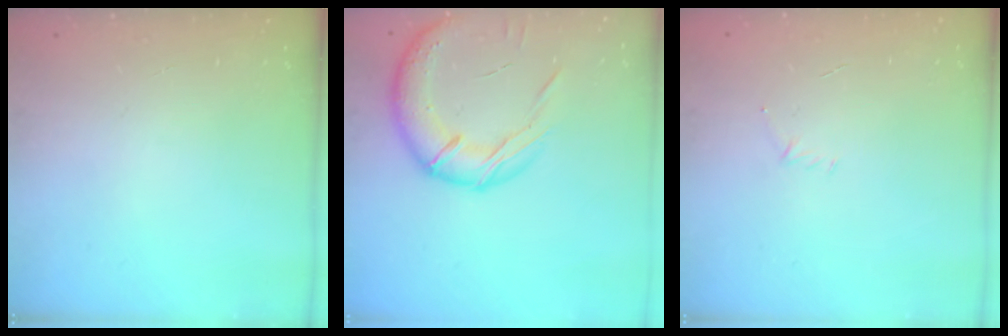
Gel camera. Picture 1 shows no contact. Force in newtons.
{"total": 17.2, "press": 16.9, "slide": 3.1}
{"total": 2.9, "press": 2.8, "slide": 0.8}